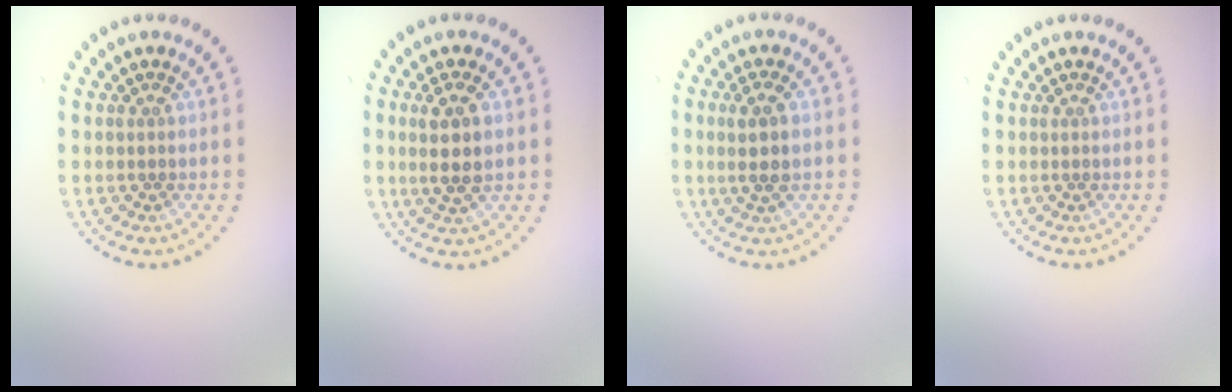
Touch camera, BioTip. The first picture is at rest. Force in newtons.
{"total": 3.0, "press": 2.8, "slide": 1.1}
{"total": 2.6, "press": 2.3, "slide": 1.2}
{"total": 0.0}